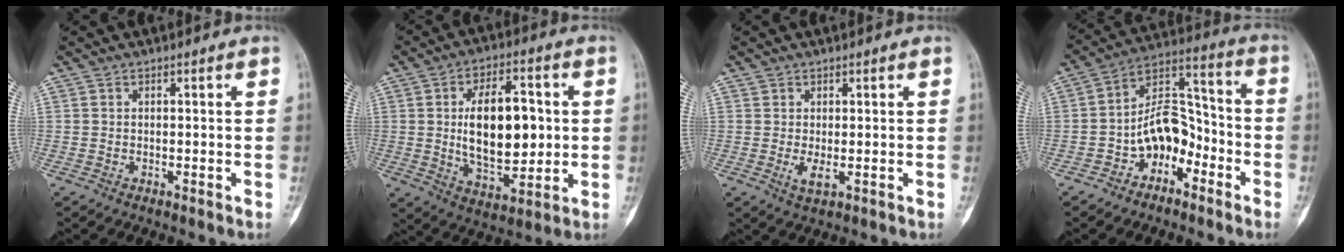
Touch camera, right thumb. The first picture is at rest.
{"total": 16.7, "force": [1.3, 8.8, 14.1], "torque": [-0.196, -0.007, 0.029]}
{"total": 2.4, "force": [0.0, 1.2, 2.1], "torque": [-0.043, -0.007, 0.004]}
{"total": 11.7, "force": [-4.9, 7.8, 7.2], "torque": [-0.090, 0.070, -0.090]}